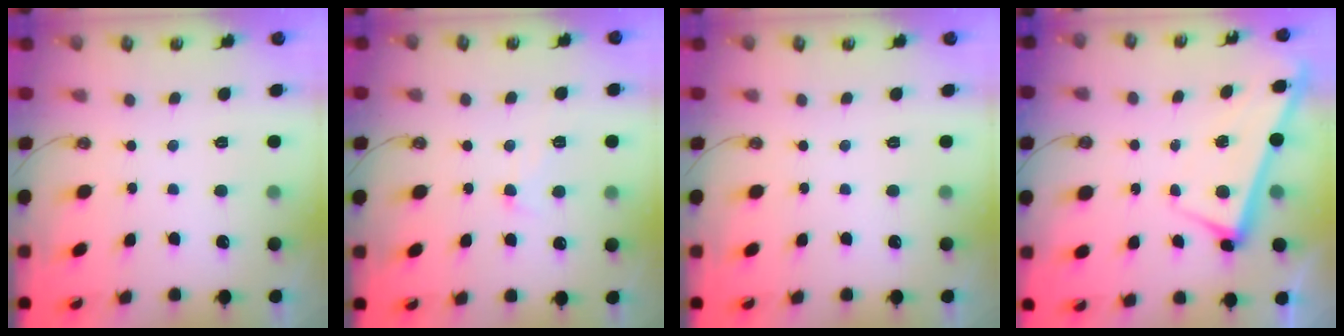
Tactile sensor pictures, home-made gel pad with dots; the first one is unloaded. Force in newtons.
{"total": 2.6, "press": 2.5, "slide": 0.6}
{"total": 0.0}
{"total": 2.8, "press": 2.7, "slide": 0.4}